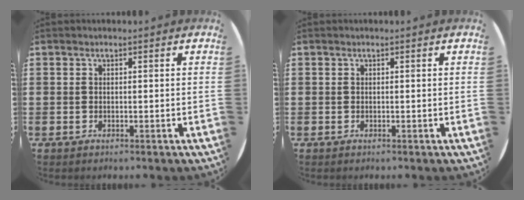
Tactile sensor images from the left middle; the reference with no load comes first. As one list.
[{"total": 0.0}]